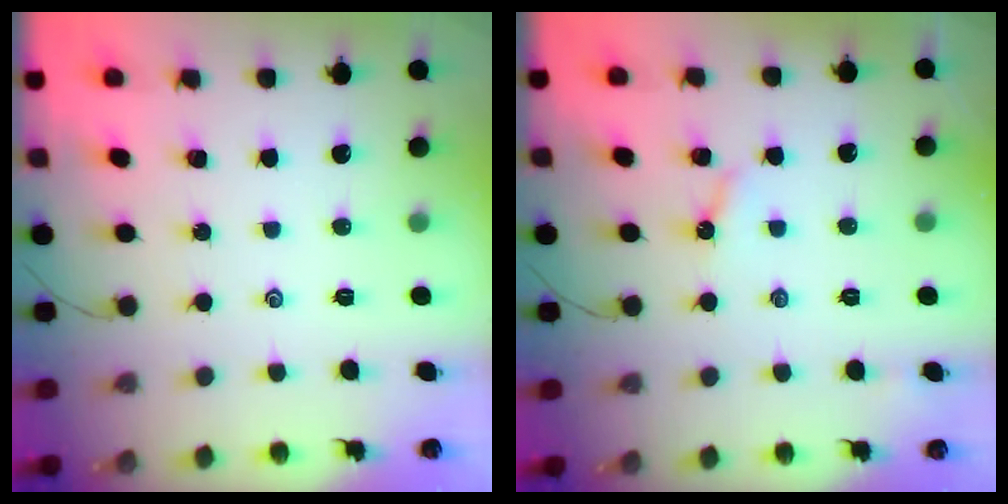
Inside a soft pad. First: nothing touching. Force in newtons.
{"total": 3.5, "press": 3.5, "slide": 0.3}